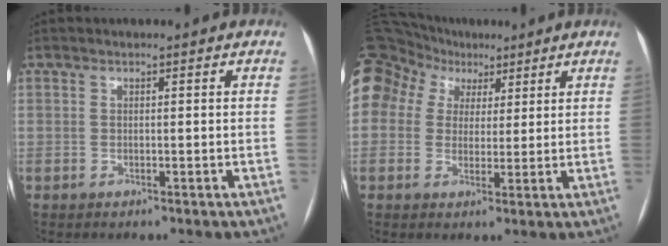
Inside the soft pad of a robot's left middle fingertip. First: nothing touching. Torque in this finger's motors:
{"motor_torque": [1.94, -0.20, 1.05, 0.21]}